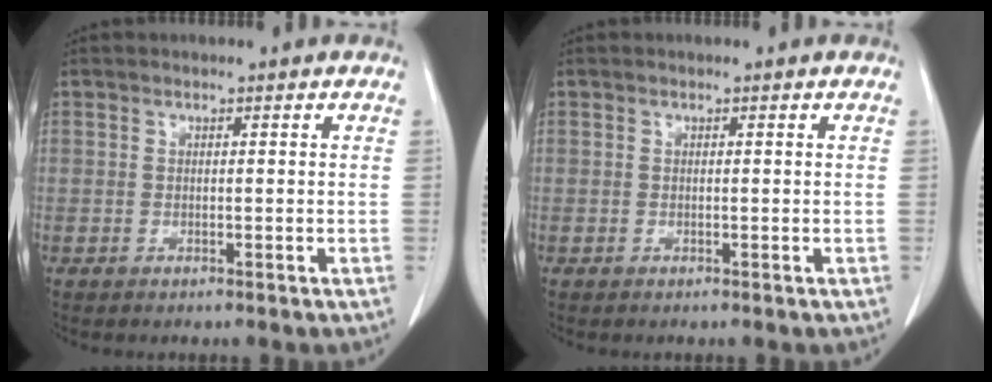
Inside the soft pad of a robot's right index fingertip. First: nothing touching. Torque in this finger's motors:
{"motor_torque": [0.00, 0.00, 0.00, 0.00]}